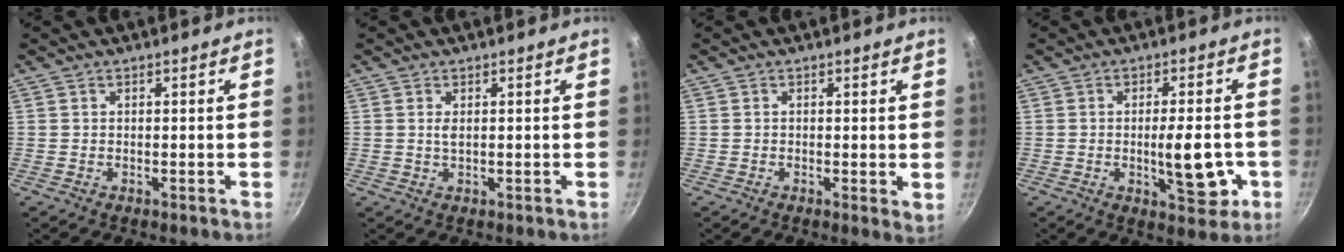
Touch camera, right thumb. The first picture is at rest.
{"total": 1.3, "force": [0.3, 0.6, 1.2], "torque": [-0.023, 0.000, 0.006]}
{"total": 2.1, "force": [0.2, 0.8, 2.0], "torque": [-0.024, -0.006, 0.000]}
{"total": 9.8, "force": [-2.1, 3.7, 8.9], "torque": [-0.109, -0.002, -0.024]}